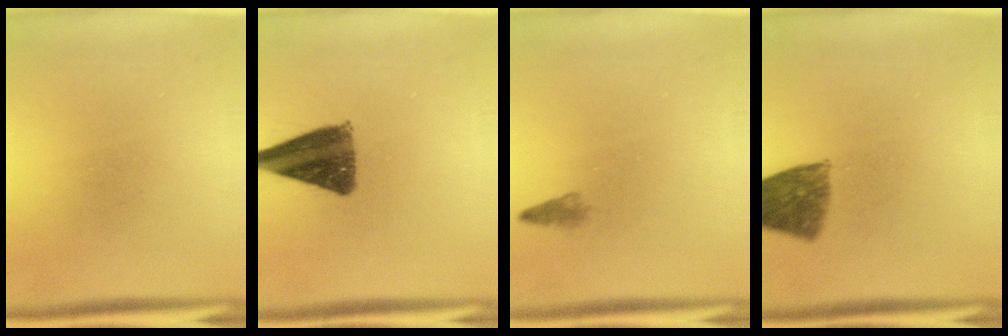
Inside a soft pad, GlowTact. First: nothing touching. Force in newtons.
{"total": 10.7}
{"total": 0.9}
{"total": 8.3}